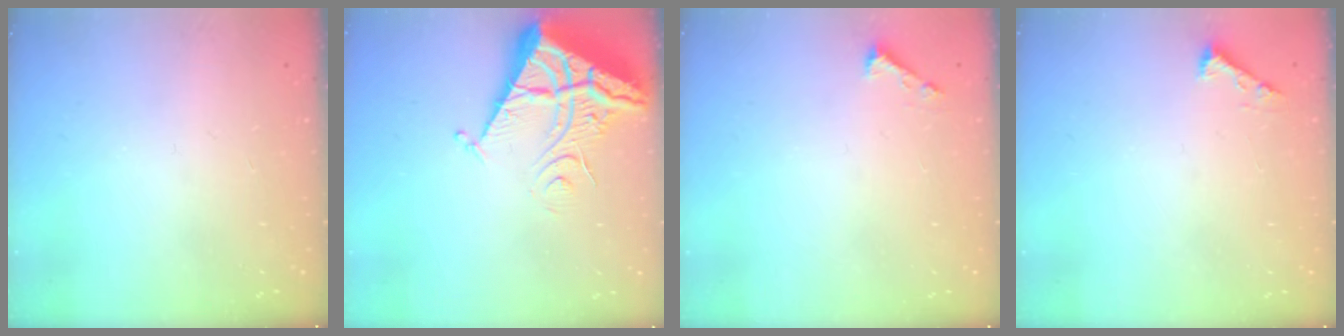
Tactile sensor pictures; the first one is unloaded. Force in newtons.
{"total": 9.6, "press": 9.5, "slide": 1.1}
{"total": 1.6, "press": 1.6, "slide": 0.1}
{"total": 2.3, "press": 2.3, "slide": 0.3}